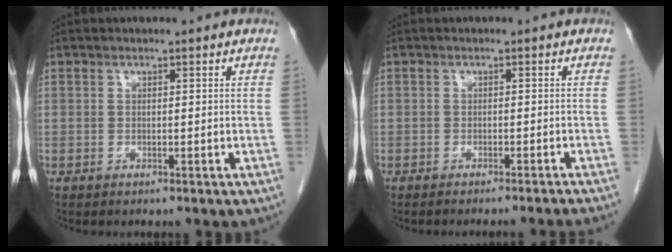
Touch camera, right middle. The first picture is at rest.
{"total": 6.0, "force": [-5.3, -1.5, 2.2], "torque": [-0.008, -0.009, -0.066]}